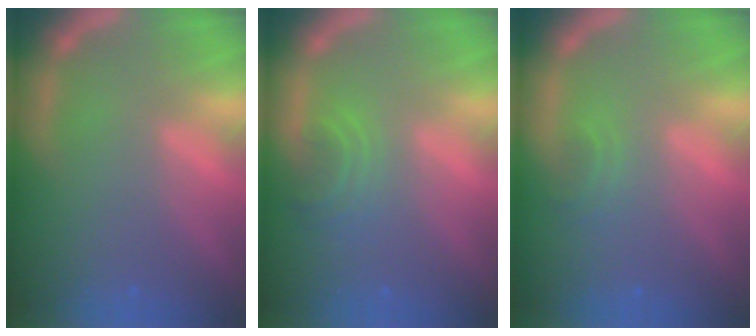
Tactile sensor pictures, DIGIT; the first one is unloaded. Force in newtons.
{"total": 2.9}
{"total": 1.4}